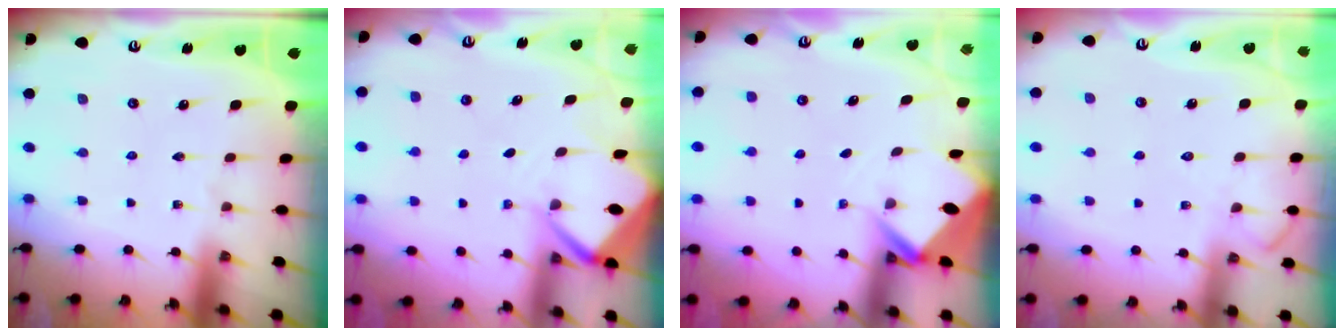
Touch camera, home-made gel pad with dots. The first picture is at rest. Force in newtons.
{"total": 5.5, "press": 5.4, "slide": 0.6}
{"total": 2.7, "press": 2.7, "slide": 0.0}
{"total": 8.0, "press": 7.9, "slide": 1.0}